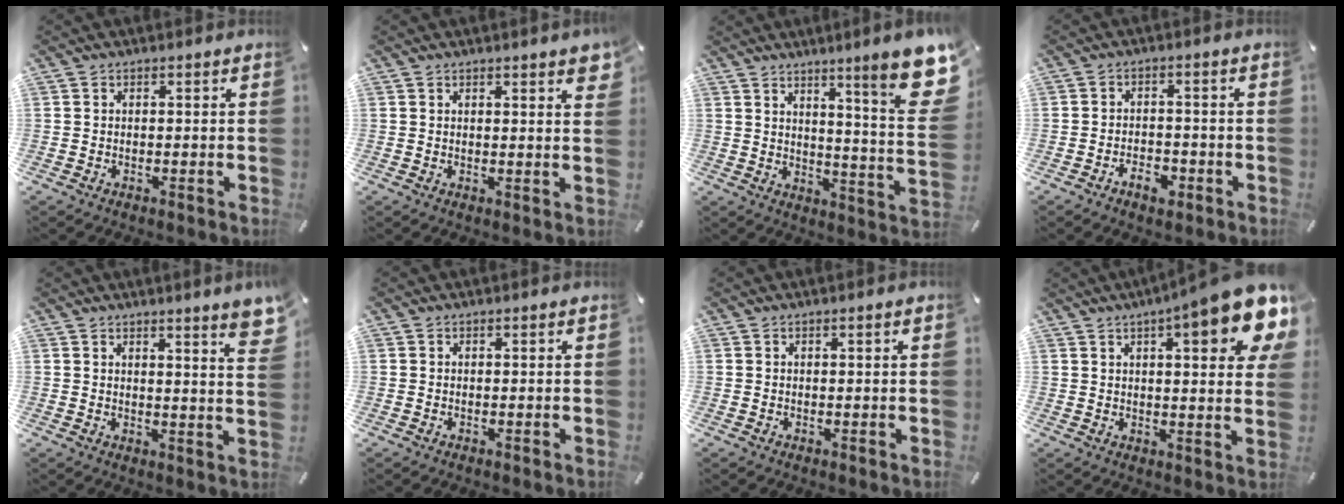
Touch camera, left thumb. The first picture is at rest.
{"total": 2.3, "force": [1.6, 0.1, 1.7], "torque": [-0.028, -0.003, 0.026]}
{"total": 14.7, "force": [8.5, 1.9, 11.9], "torque": [-0.167, -0.070, 0.130]}
{"total": 4.8, "force": [-3.0, 2.7, 2.4], "torque": [-0.043, 0.014, -0.055]}
{"total": 5.6, "force": [3.7, 0.0, 4.2], "torque": [-0.063, -0.026, 0.060]}
{"total": 0.0}
{"total": 0.8, "force": [0.2, 0.0, 0.8], "torque": [-0.013, -0.001, 0.003]}
{"total": 16.1, "force": [8.6, 3.7, 13.1], "torque": [-0.185, -0.043, 0.133]}